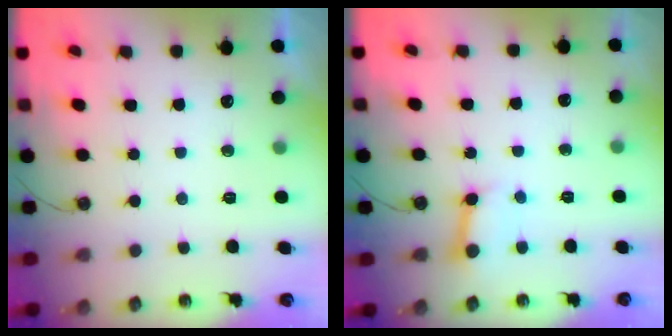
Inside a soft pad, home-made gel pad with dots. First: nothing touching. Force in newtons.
{"total": 6.9, "press": 6.8, "slide": 1.0}